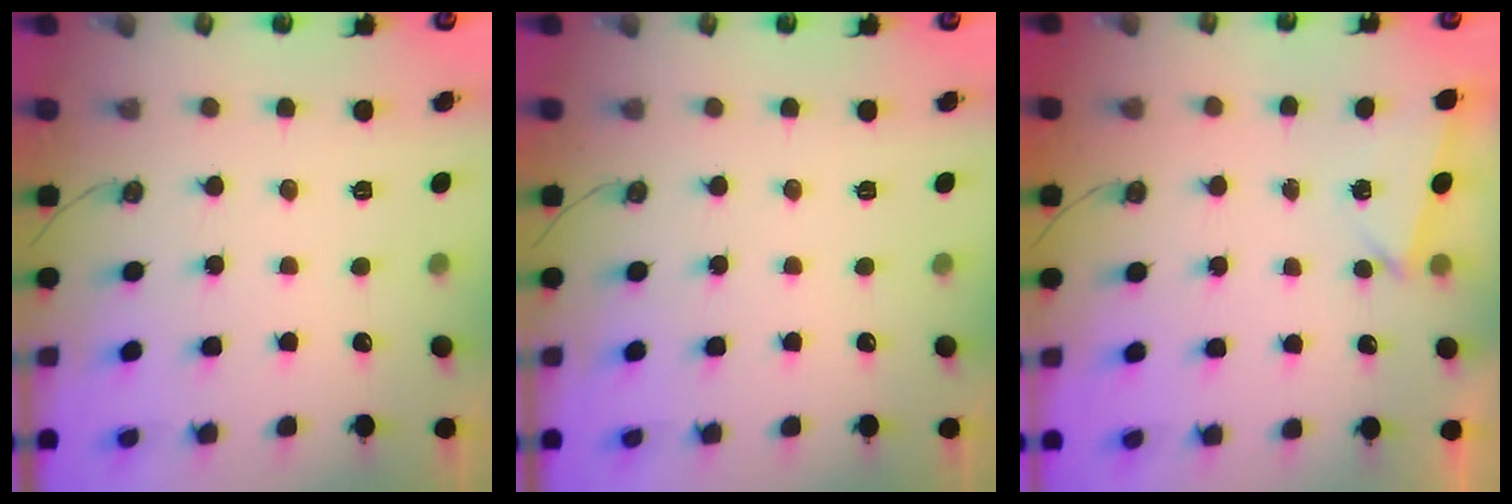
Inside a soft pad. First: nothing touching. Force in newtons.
{"total": 0.0}
{"total": 1.6, "press": 0.9, "slide": 1.2}